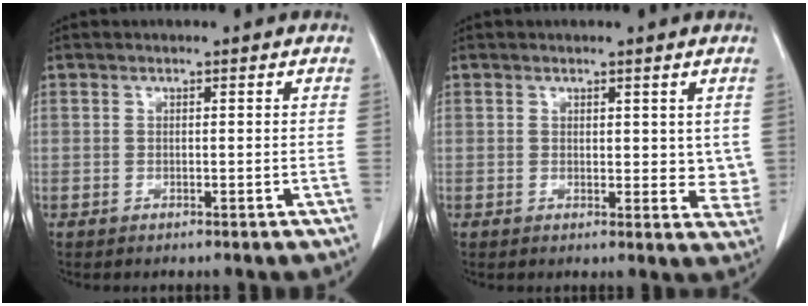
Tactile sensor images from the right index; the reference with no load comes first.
{"total": 4.0, "force": [1.3, 2.3, 3.0], "torque": [-0.016, -0.013, 0.015]}